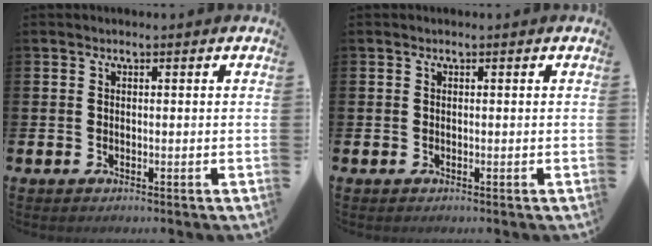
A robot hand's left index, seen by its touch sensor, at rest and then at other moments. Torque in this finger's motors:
{"motor_torque": [0.01, 0.00, 0.00, -0.01]}